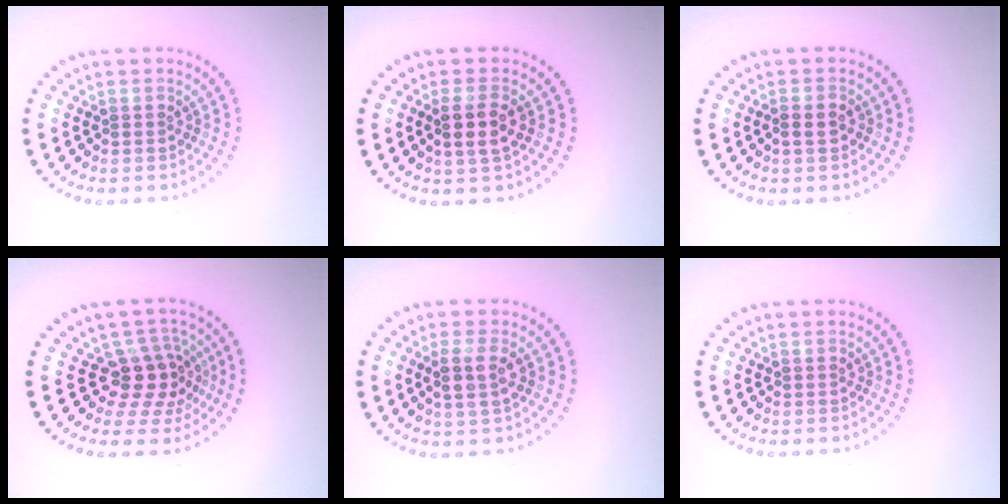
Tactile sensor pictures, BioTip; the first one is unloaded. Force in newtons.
{"total": 2.6, "press": 2.4, "slide": 0.9}
{"total": 0.9, "press": 0.9, "slide": 0.2}
{"total": 3.7, "press": 3.0, "slide": 2.3}
{"total": 2.2, "press": 2.1, "slide": 0.8}
{"total": 0.0}